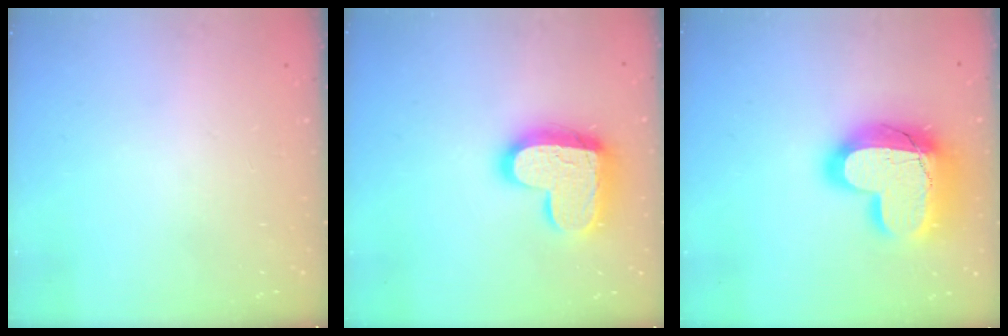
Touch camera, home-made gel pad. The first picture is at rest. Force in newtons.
{"total": 17.1, "press": 17.0, "slide": 1.1}
{"total": 21.0, "press": 20.9, "slide": 1.5}